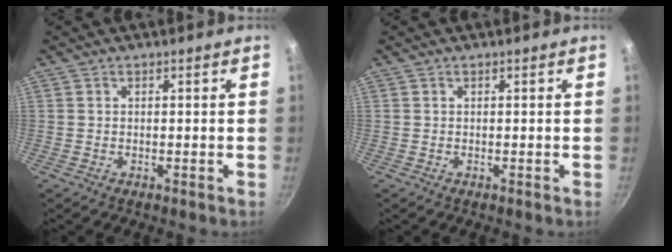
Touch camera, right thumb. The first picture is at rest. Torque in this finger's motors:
{"motor_torque": [0.00, 0.00, -0.01, 0.01, 0.00]}